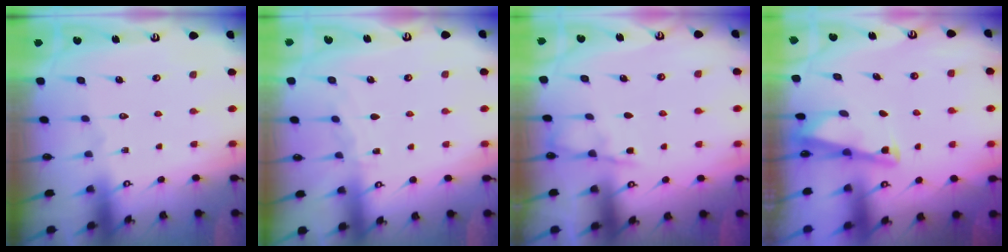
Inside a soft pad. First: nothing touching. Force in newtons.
{"total": 4.3, "press": 4.3, "slide": 0.5}
{"total": 3.7, "press": 3.7, "slide": 0.5}
{"total": 3.0, "press": 3.0, "slide": 0.3}